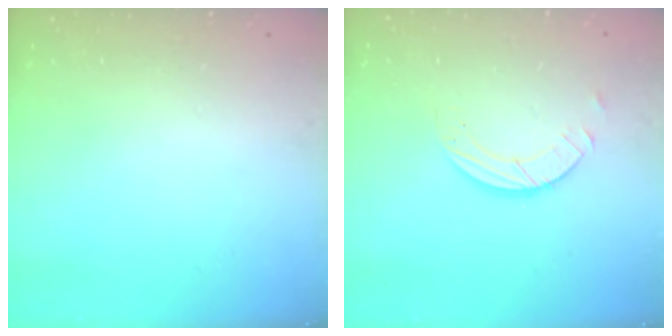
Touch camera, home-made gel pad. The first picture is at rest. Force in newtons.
{"total": 3.9, "press": 3.9, "slide": 0.4}